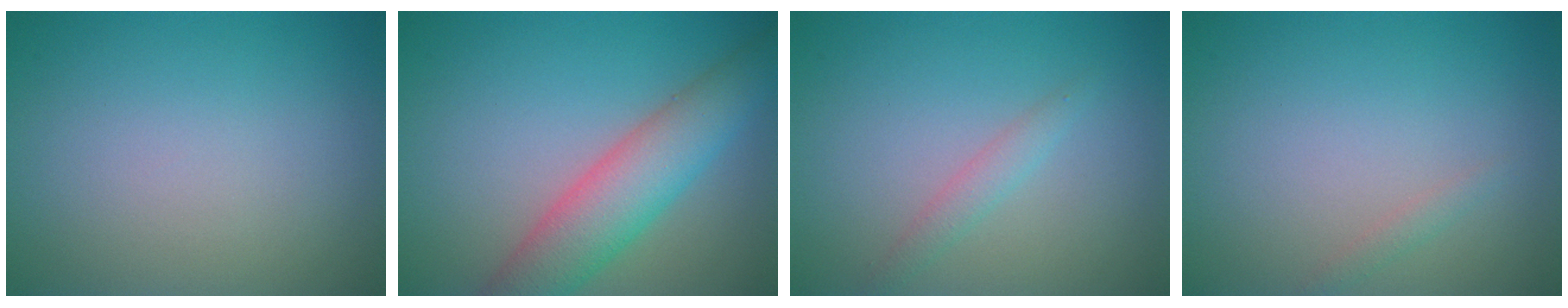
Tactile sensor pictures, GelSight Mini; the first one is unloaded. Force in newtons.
{"total": 6.3, "press": 6.3, "slide": 0.2}
{"total": 1.4, "press": 1.4, "slide": 0.0}
{"total": 0.7, "press": 0.7, "slide": 0.0}